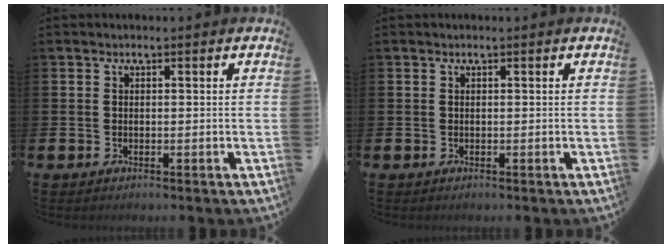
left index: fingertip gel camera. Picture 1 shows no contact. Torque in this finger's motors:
{"motor_torque": [-0.05, 0.01, 0.03, 0.00]}